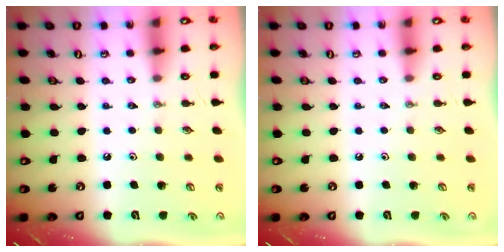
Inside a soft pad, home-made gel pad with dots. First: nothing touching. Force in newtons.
{"total": 0.0}